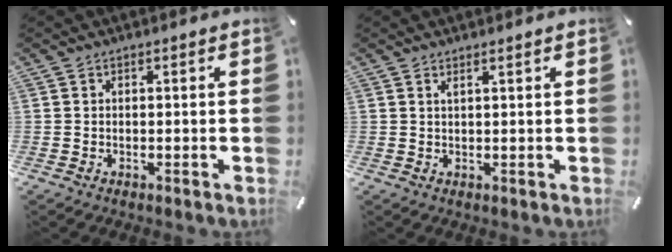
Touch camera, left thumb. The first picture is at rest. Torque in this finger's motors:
{"motor_torque": [0.17, 0.40, 0.14, -0.06, 0.02]}